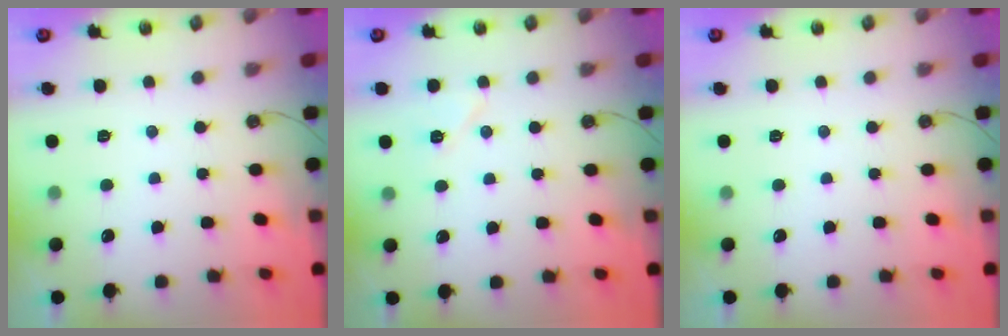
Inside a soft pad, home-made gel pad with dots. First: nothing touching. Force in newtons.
{"total": 6.0, "press": 5.9, "slide": 1.1}
{"total": 0.0}